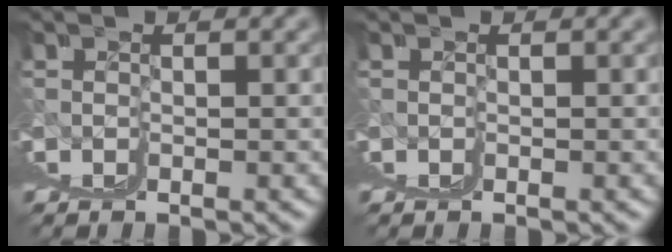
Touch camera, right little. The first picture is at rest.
{"total": 0.0}